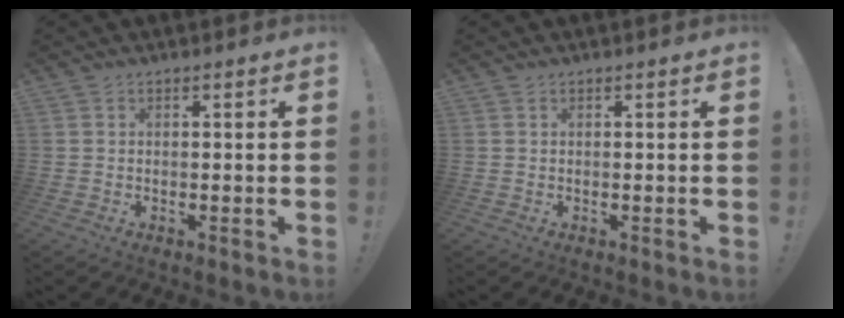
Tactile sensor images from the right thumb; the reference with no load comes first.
{"total": 0.0}